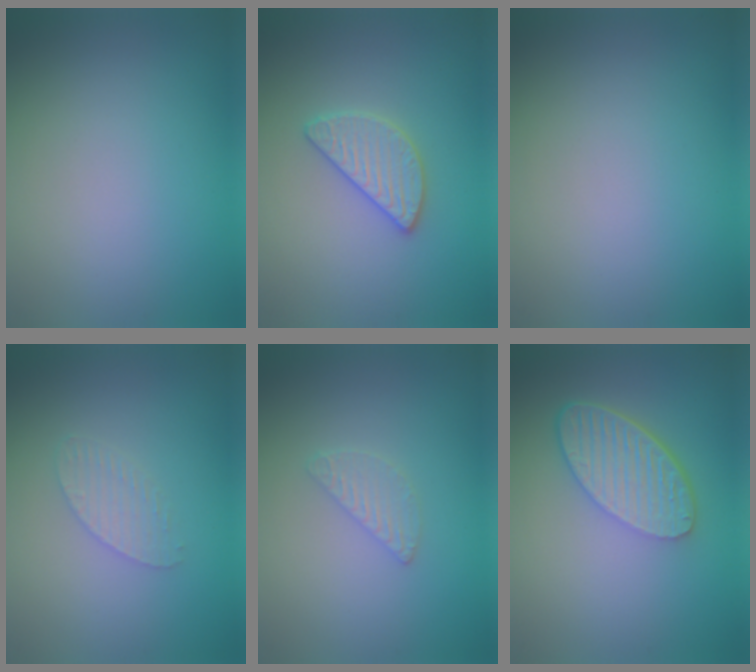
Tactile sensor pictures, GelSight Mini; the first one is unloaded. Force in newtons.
{"total": 2.8, "press": 2.7, "slide": 0.5}
{"total": 0.0}
{"total": 1.6, "press": 1.6, "slide": 0.1}
{"total": 1.5, "press": 1.5, "slide": 0.2}
{"total": 5.7, "press": 4.4, "slide": 3.7}